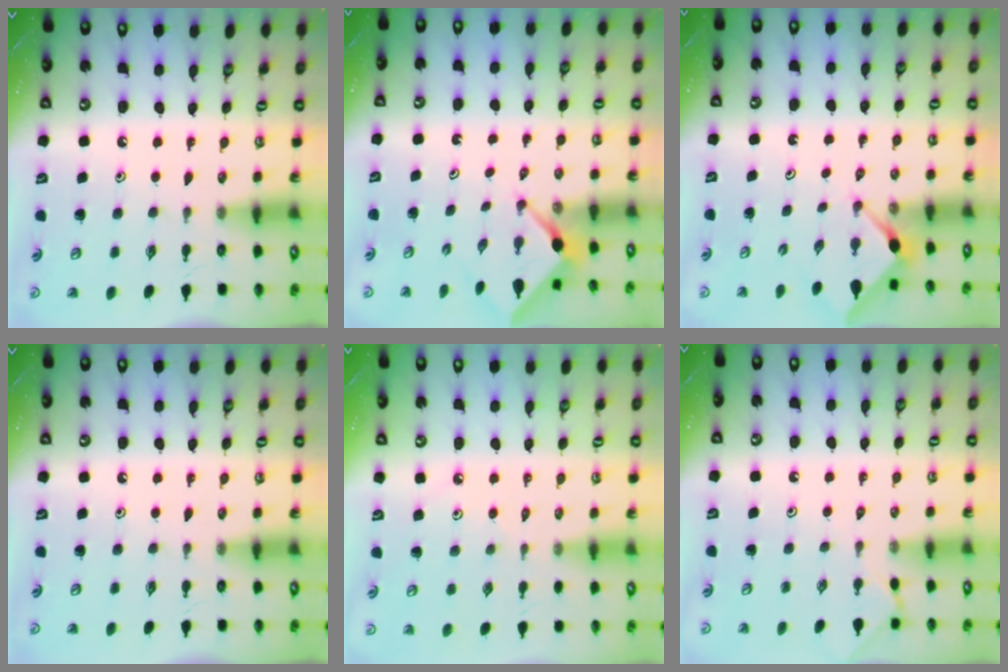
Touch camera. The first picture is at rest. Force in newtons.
{"total": 2.5, "press": 2.5, "slide": 0.3}
{"total": 2.9, "press": 2.9, "slide": 0.4}
{"total": 0.0}
{"total": 1.9, "press": 1.9, "slide": 0.4}
{"total": 1.9, "press": 1.9, "slide": 0.4}